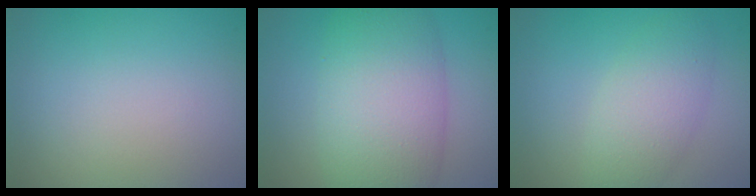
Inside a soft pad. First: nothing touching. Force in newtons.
{"total": 9.5, "press": 9.5, "slide": 0.5}
{"total": 4.1, "press": 4.1, "slide": 0.1}